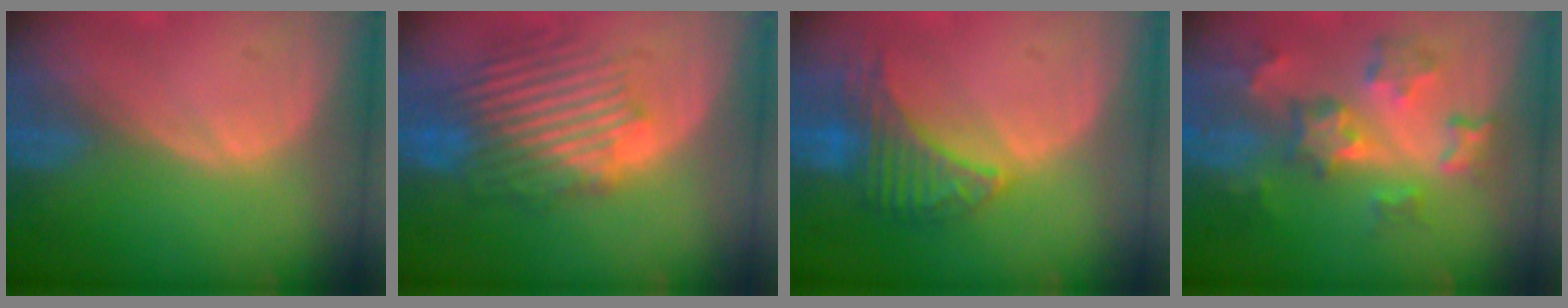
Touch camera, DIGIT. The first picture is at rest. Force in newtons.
{"total": 9.3, "press": 9.2, "slide": 1.7}
{"total": 6.8, "press": 6.8, "slide": 0.2}
{"total": 8.8, "press": 7.8, "slide": 4.2}